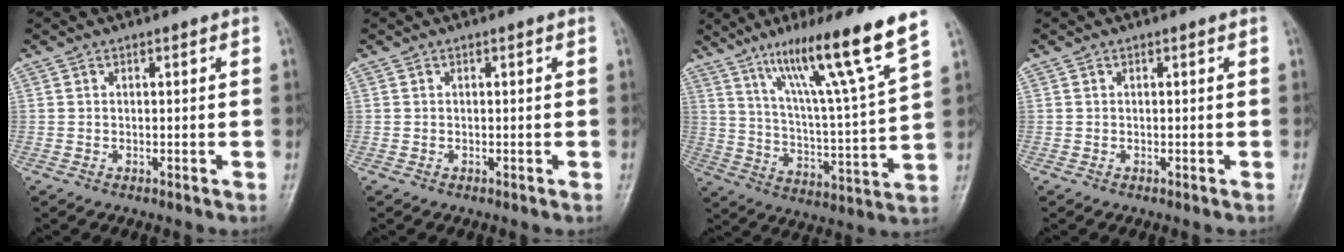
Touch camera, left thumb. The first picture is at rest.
{"total": 0.0}
{"total": 18.0, "force": [11.6, 0.3, 13.7], "torque": [-0.212, -0.058, 0.190]}
{"total": 0.0}